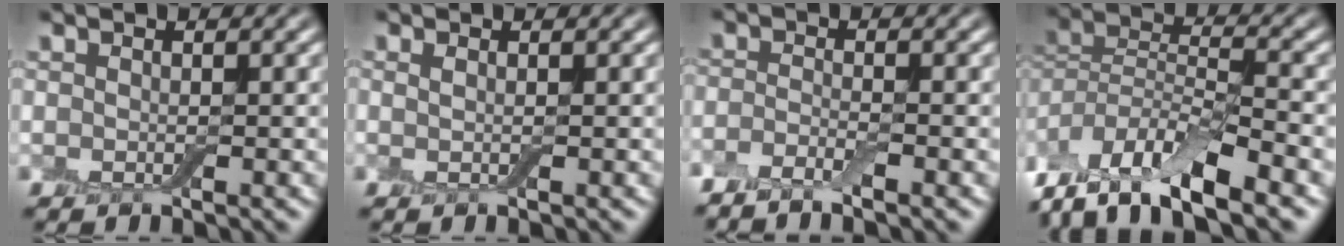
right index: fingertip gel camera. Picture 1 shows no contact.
{"total": 0.7, "force": [0.4, 0.2, 0.5], "torque": [-0.013, 0.000, 0.003]}
{"total": 2.0, "force": [-1.6, 0.3, 1.2], "torque": [-0.030, -0.003, -0.041]}
{"total": 11.7, "force": [-7.3, 4.3, 8.0], "torque": [-0.157, 0.013, -0.130]}